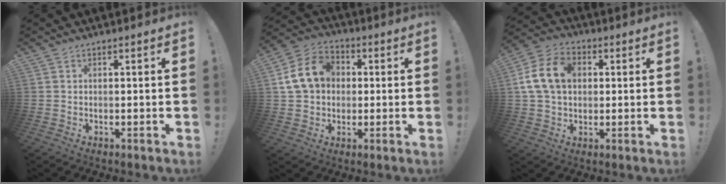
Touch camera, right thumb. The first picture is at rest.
{"total": 14.3, "force": [2.7, 11.8, 7.6], "torque": [-0.132, 0.012, 0.060]}
{"total": 14.4, "force": [2.8, 10.8, 9.1], "torque": [-0.164, 0.005, 0.054]}